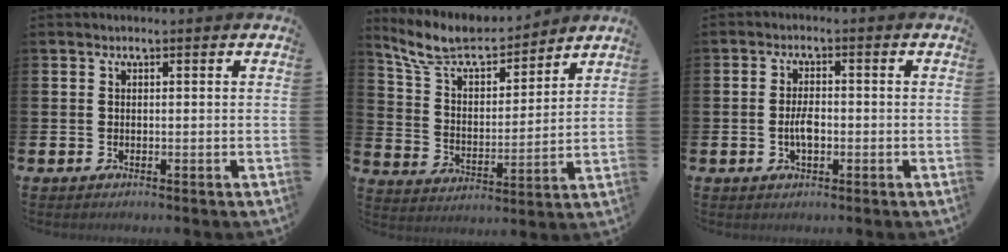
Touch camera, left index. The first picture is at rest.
{"total": 9.1, "force": [8.3, 2.5, 3.0], "torque": [-0.103, -0.046, 0.147]}
{"total": 3.2, "force": [-0.6, 1.5, 2.8], "torque": [-0.043, 0.000, -0.012]}